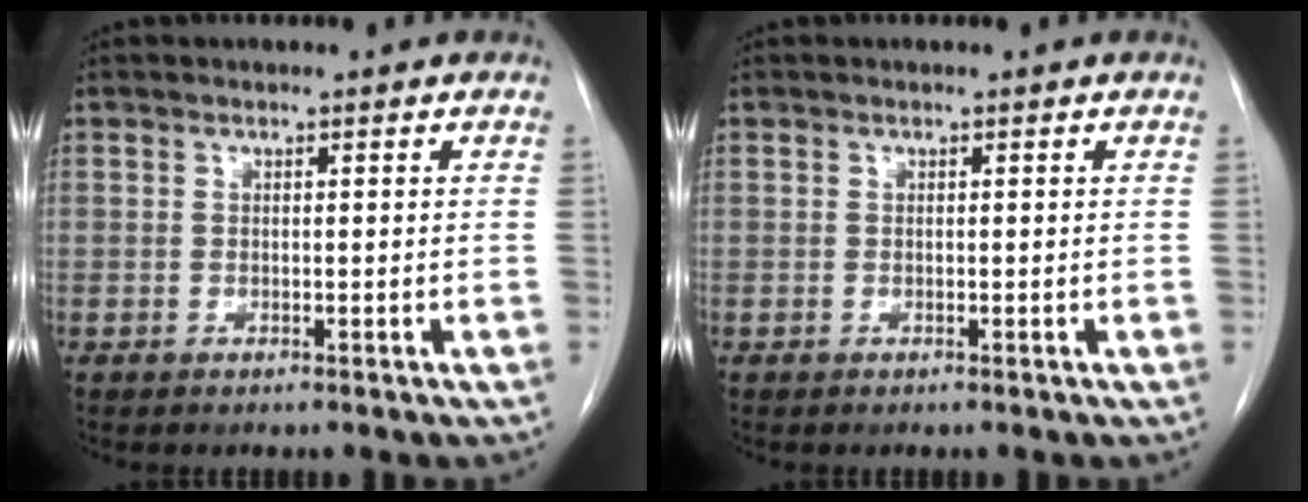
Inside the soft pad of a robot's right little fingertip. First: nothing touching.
{"total": 0.0}